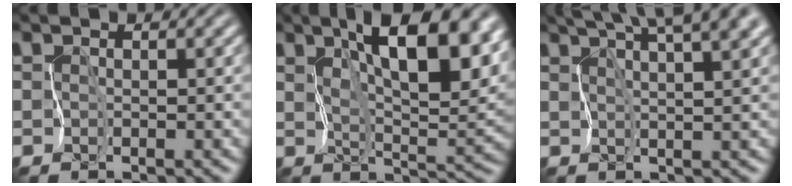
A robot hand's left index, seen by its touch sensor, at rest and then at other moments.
{"total": 11.5, "force": [5.7, 4.1, 9.1], "torque": [-0.133, 0.001, 0.084]}
{"total": 10.1, "force": [7.2, 3.0, 6.5], "torque": [-0.100, 0.033, 0.089]}